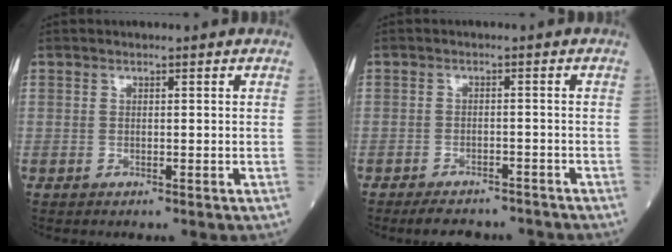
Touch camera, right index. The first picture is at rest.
{"total": 7.0, "force": [-6.4, 2.1, 2.0], "torque": [-0.025, -0.001, -0.084]}